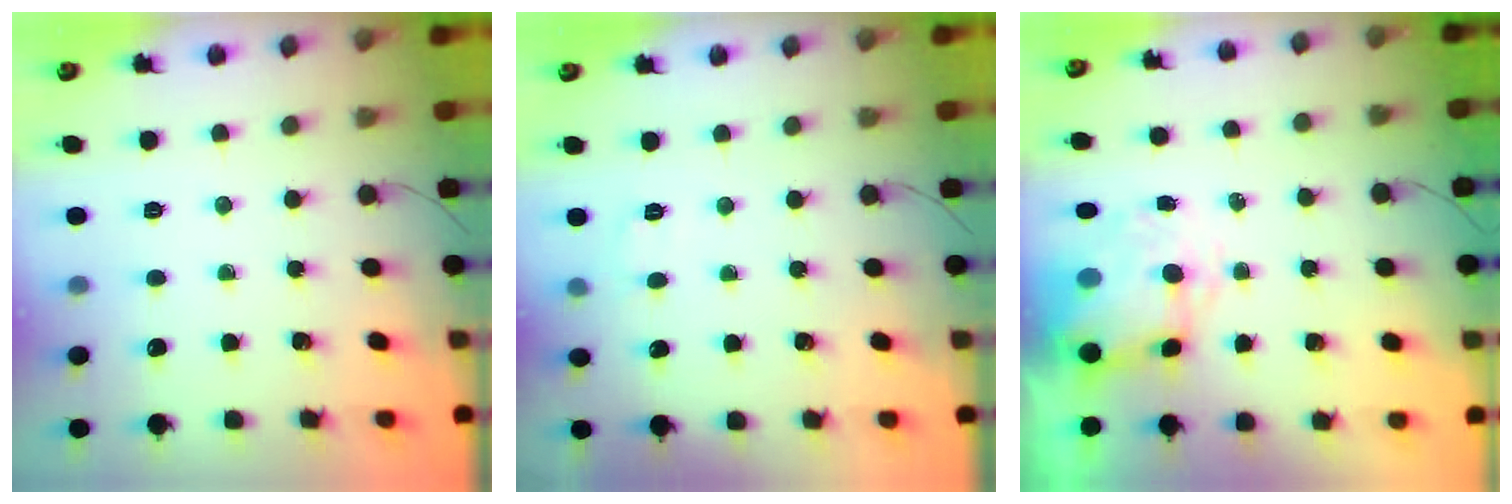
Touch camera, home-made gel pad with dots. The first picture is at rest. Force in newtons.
{"total": 2.9, "press": 2.5, "slide": 1.4}
{"total": 5.8, "press": 5.7, "slide": 1.2}